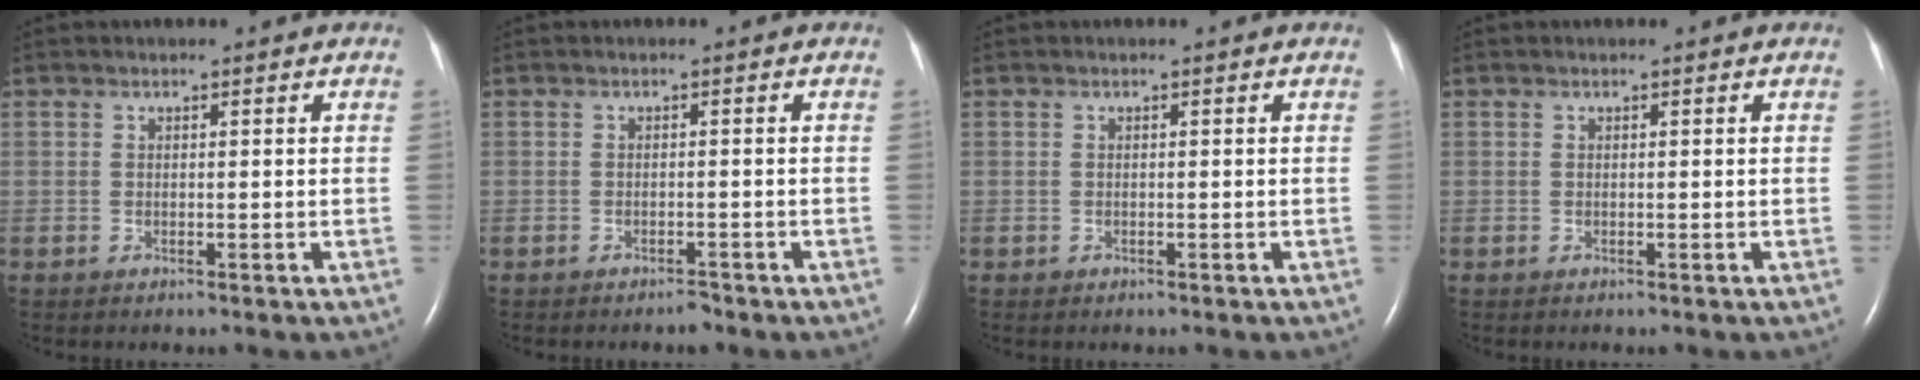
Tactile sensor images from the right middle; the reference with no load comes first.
{"total": 1.1, "force": [-1.0, 0.3, 0.4], "torque": [-0.008, -0.001, -0.012]}
{"total": 0.0}
{"total": 0.0}